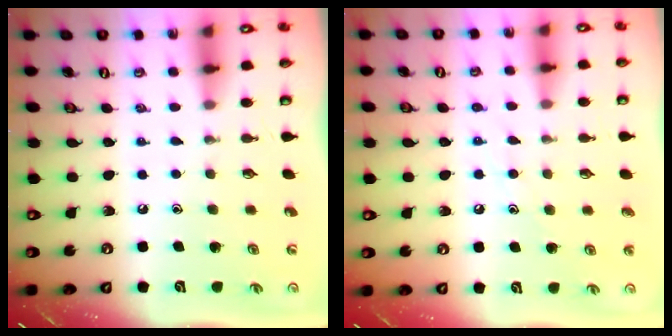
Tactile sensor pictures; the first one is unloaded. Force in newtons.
{"total": 7.4, "press": 7.4, "slide": 0.6}